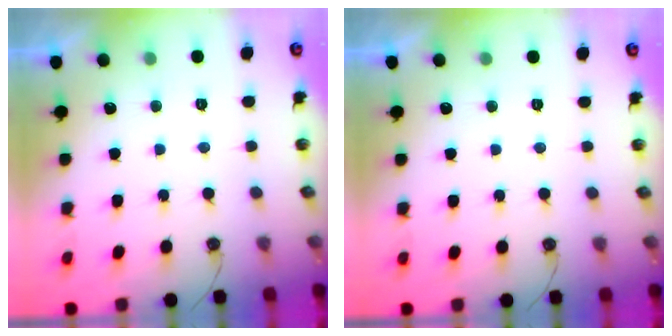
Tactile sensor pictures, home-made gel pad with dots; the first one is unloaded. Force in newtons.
{"total": 0.0}